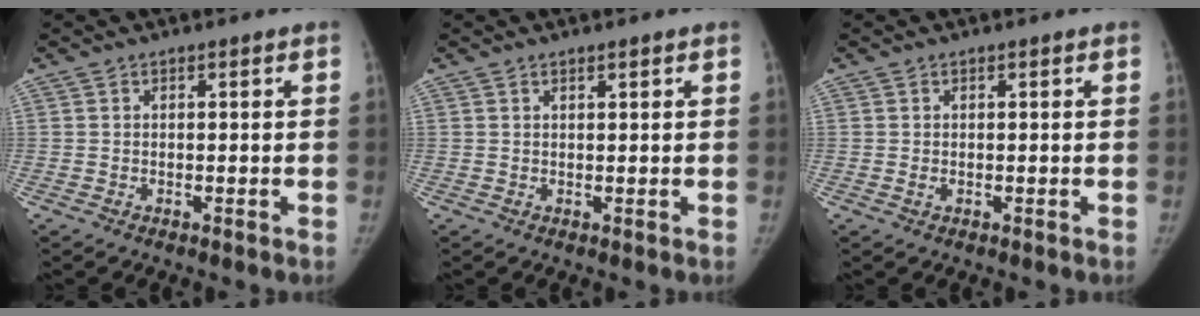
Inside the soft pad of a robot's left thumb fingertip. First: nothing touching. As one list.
[{"total": 1.0, "force": [0.7, 0.2, 0.7], "torque": [-0.010, -0.003, 0.013]}, {"total": 0.9, "force": [0.1, 0.5, 0.7], "torque": [-0.013, 0.000, 0.005]}]